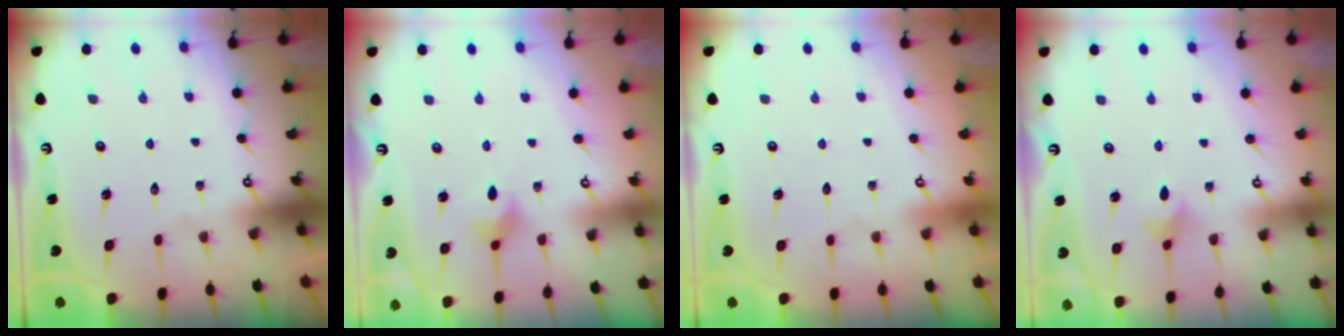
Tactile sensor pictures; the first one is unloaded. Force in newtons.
{"total": 4.3, "press": 4.3, "slide": 0.5}
{"total": 0.0}
{"total": 3.4, "press": 3.4, "slide": 0.7}